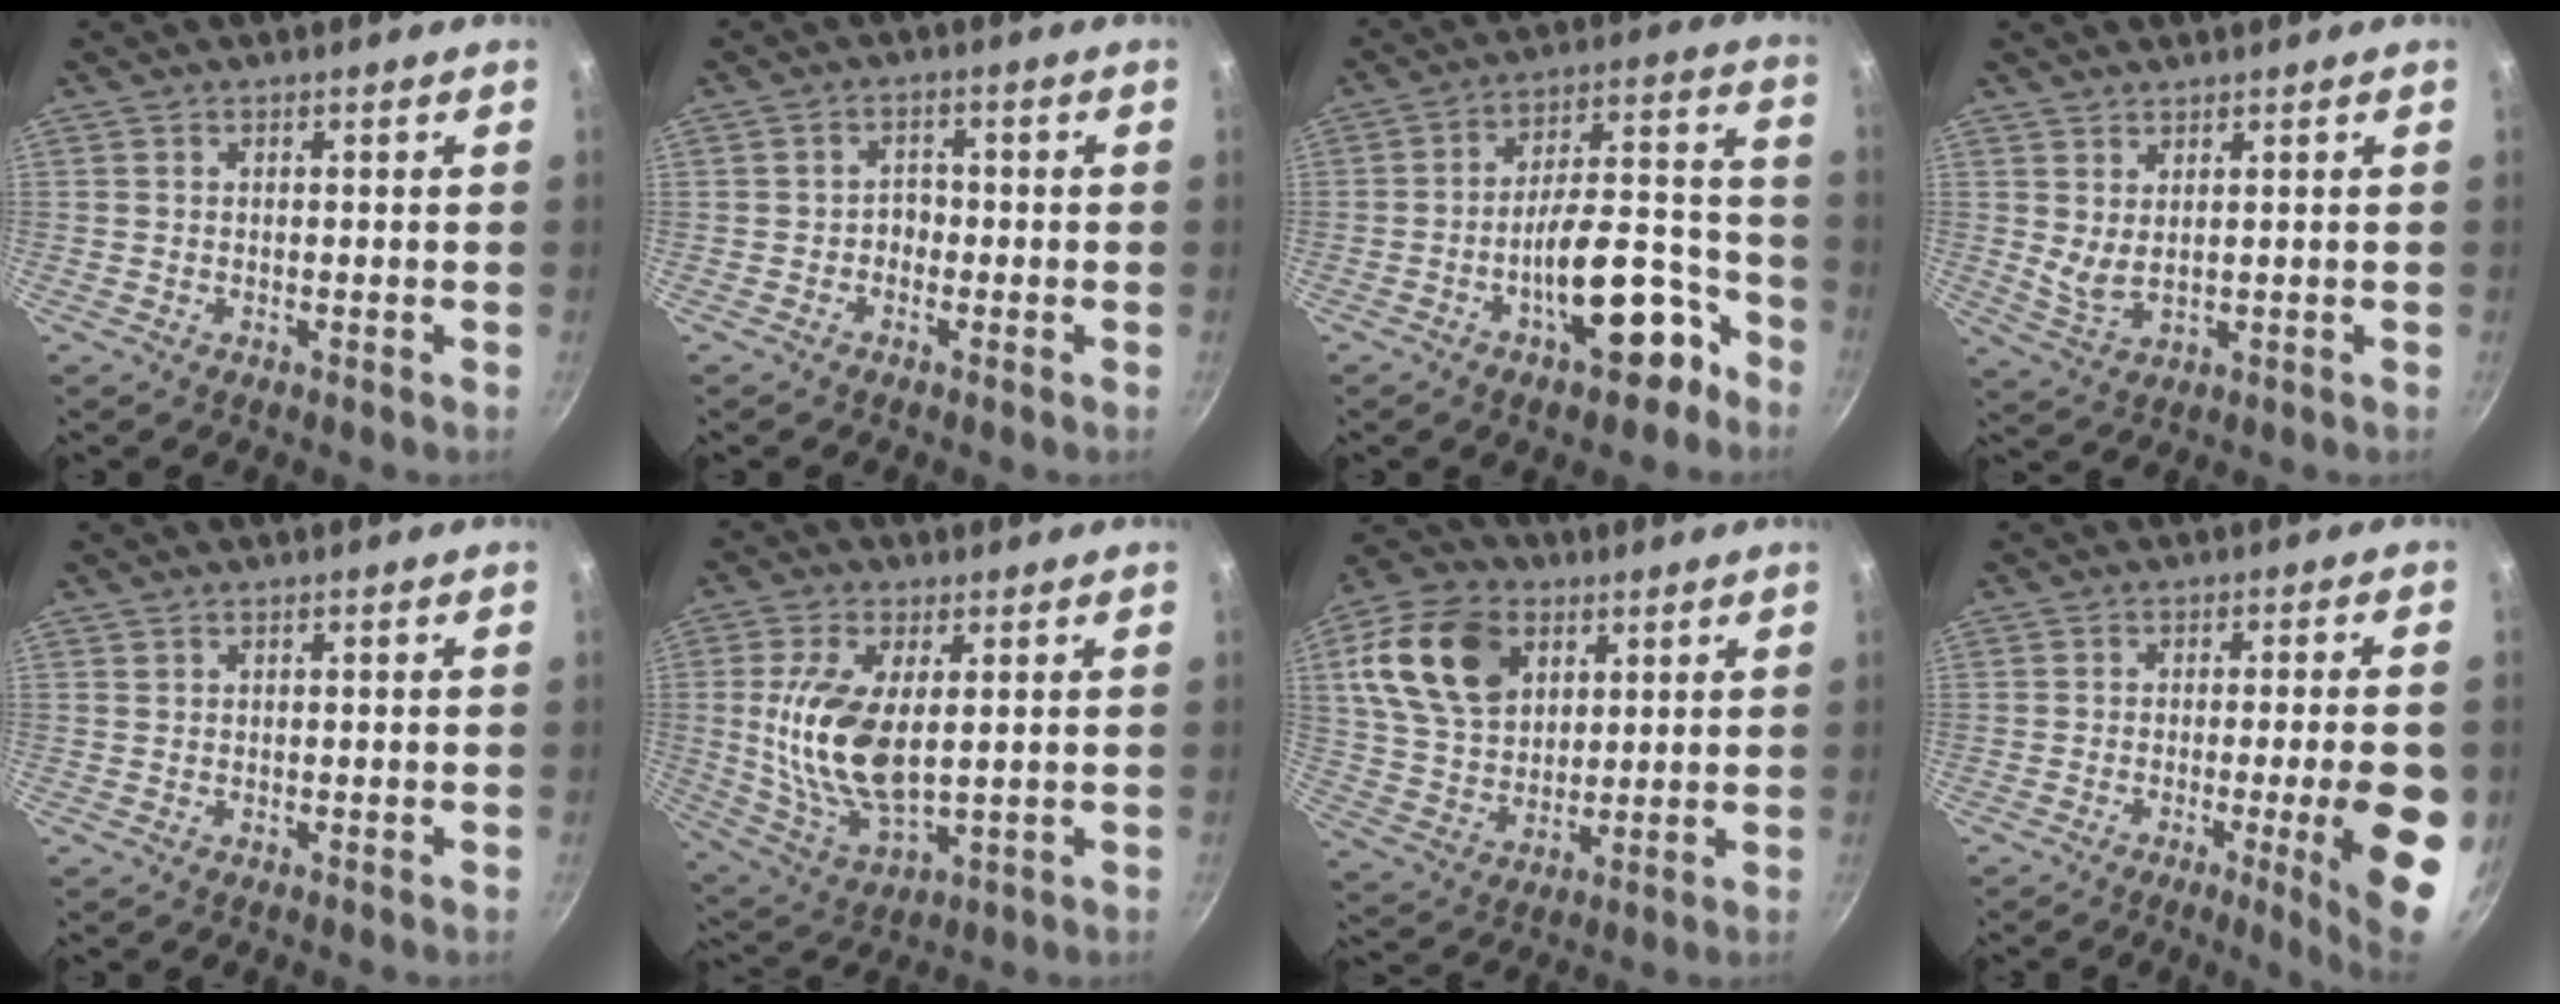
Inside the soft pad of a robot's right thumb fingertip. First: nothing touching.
{"total": 2.4, "force": [-0.9, 1.9, 1.1], "torque": [0.004, 0.014, -0.019]}
{"total": 16.2, "force": [-8.1, 6.8, 12.3], "torque": [-0.140, 0.081, -0.115]}
{"total": 3.6, "force": [1.8, 1.3, 2.9], "torque": [-0.052, -0.027, 0.038]}
{"total": 0.0}
{"total": 14.7, "force": [1.9, 7.2, 12.7], "torque": [-0.247, -0.015, 0.043]}
{"total": 17.4, "force": [6.2, 12.3, 10.6], "torque": [-0.174, -0.009, 0.114]}
{"total": 11.8, "force": [-2.9, 1.1, 11.4], "torque": [-0.140, 0.007, -0.036]}